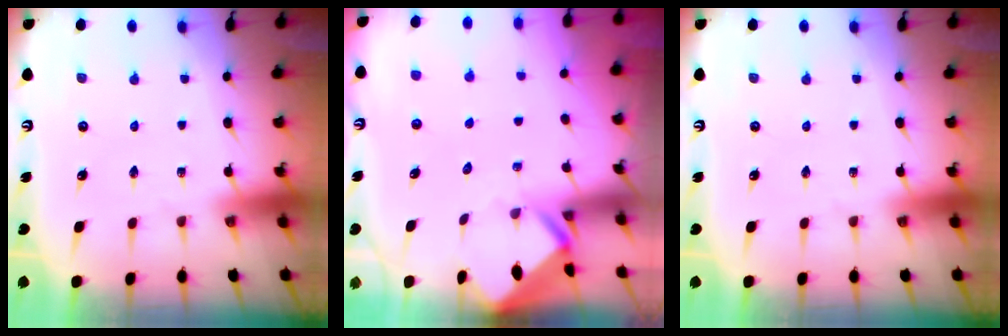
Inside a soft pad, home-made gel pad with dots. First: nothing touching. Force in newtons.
{"total": 2.8, "press": 2.8, "slide": 0.3}
{"total": 0.0}